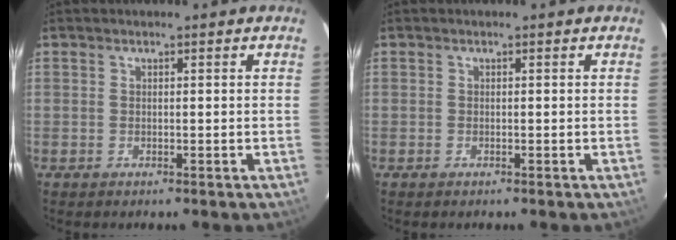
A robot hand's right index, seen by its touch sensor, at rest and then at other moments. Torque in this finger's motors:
{"motor_torque": [-0.07, -0.02, -0.03, 0.00]}